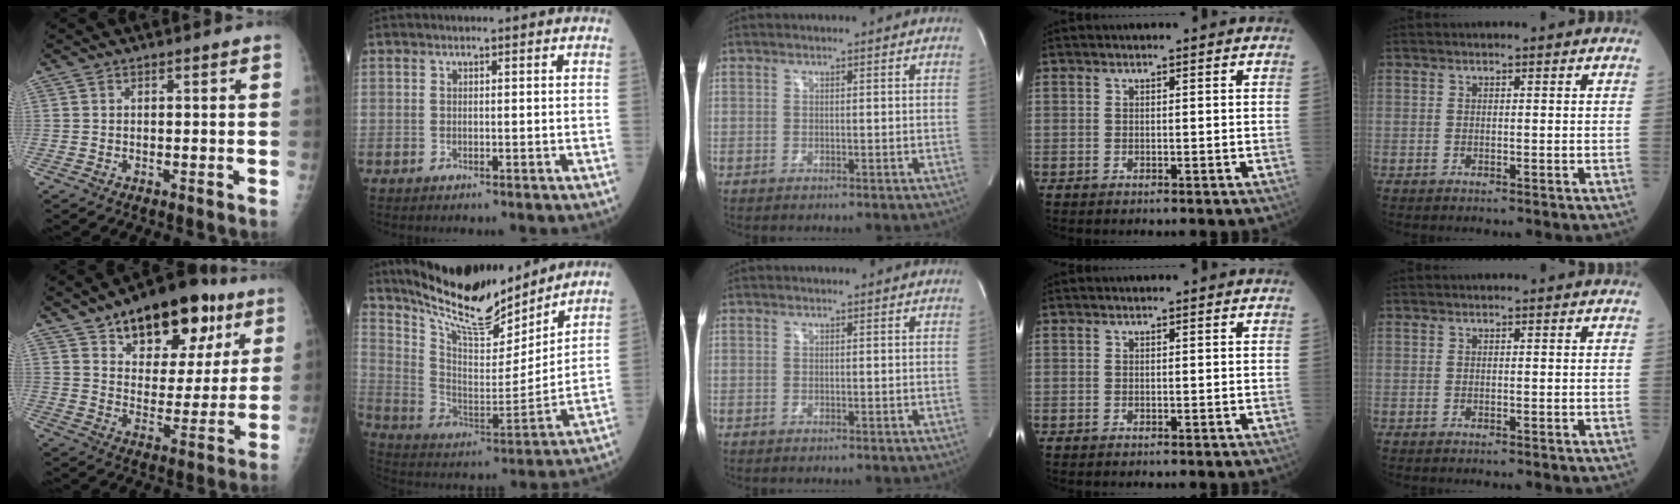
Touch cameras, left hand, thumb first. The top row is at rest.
{"thumb": {"total": 22.1, "force": [12.6, 11.6, 13.9], "torque": [-0.158, -0.031, 0.192]}, "index": {"total": 16.6, "force": [14.6, 3.3, 7.3], "torque": [-0.134, -0.010, 0.257]}}